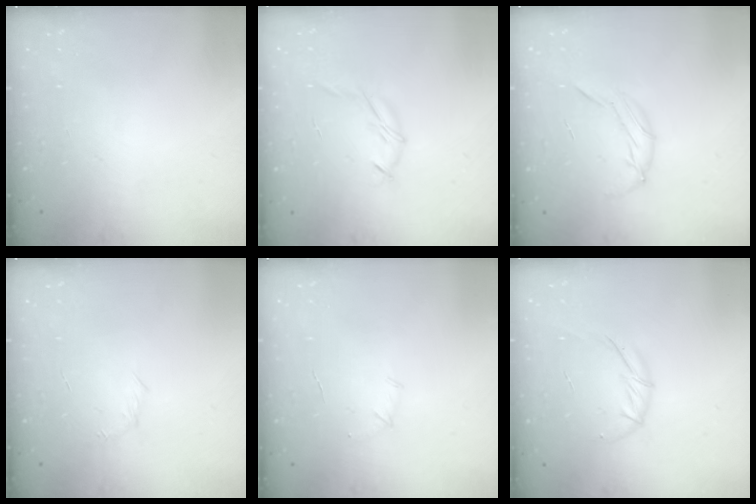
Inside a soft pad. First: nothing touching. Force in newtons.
{"total": 6.7, "press": 6.6, "slide": 1.3}
{"total": 7.4, "press": 7.2, "slide": 1.3}
{"total": 3.4, "press": 3.3, "slide": 0.9}
{"total": 3.9, "press": 3.8, "slide": 1.1}
{"total": 7.6, "press": 7.5, "slide": 1.1}